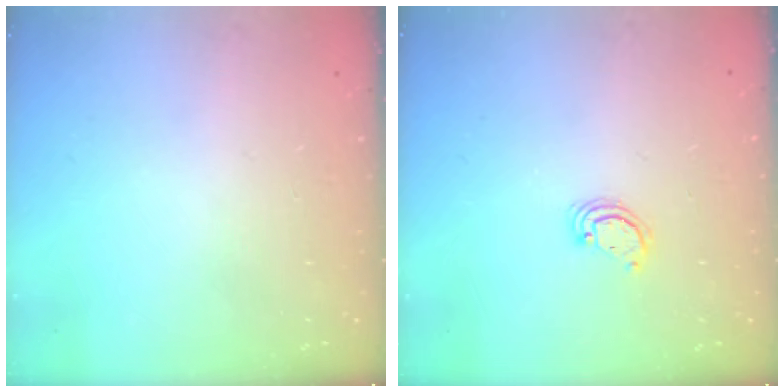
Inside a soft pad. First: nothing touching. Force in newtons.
{"total": 2.6, "press": 2.6, "slide": 0.3}